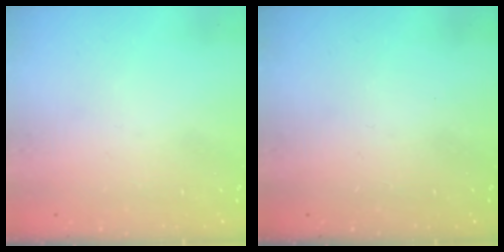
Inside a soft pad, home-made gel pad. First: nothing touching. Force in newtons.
{"total": 0.0}